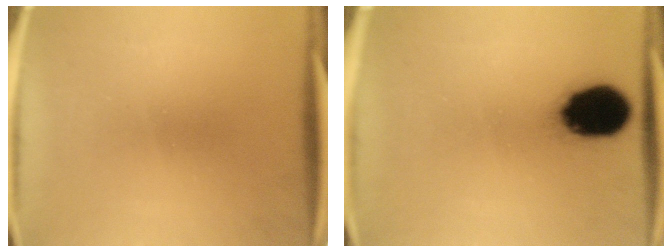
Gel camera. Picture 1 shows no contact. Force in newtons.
{"total": 16.4}